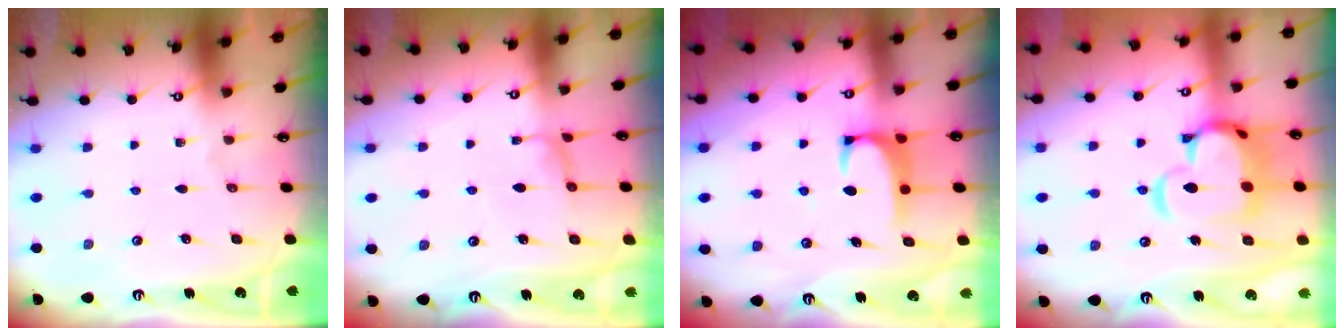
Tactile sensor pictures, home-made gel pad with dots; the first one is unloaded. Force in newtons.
{"total": 1.9, "press": 1.8, "slide": 0.5}
{"total": 1.9, "press": 1.8, "slide": 0.3}
{"total": 10.0, "press": 9.9, "slide": 1.6}